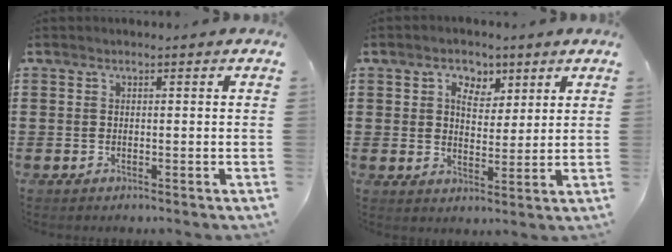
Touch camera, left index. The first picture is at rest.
{"total": 4.7, "force": [2.7, 3.3, 2.0], "torque": [-0.031, 0.006, 0.042]}